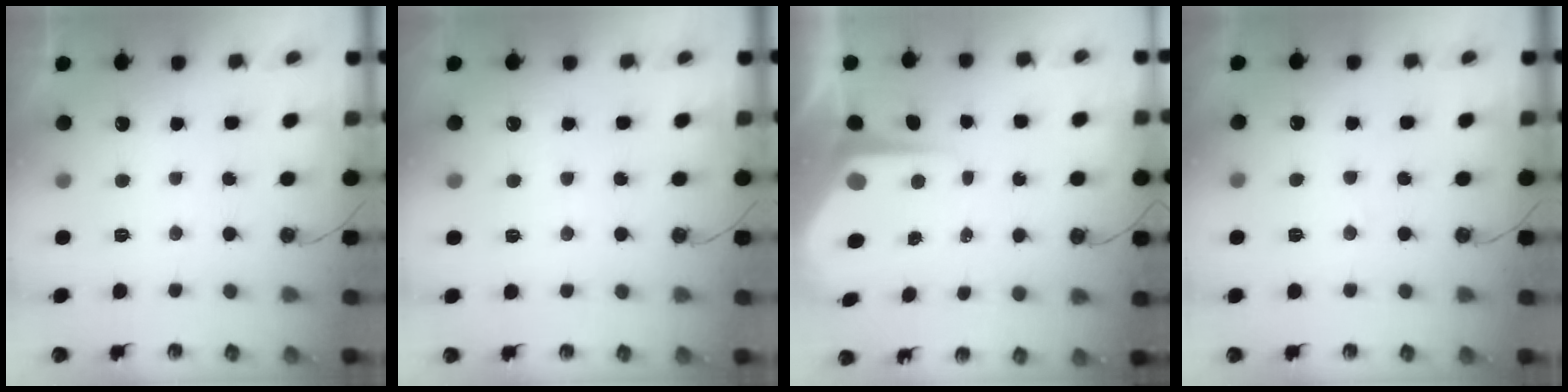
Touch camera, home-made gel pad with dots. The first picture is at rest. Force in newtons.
{"total": 3.5, "press": 3.4, "slide": 0.6}
{"total": 7.9, "press": 7.9, "slide": 0.9}
{"total": 4.0, "press": 3.9, "slide": 0.7}